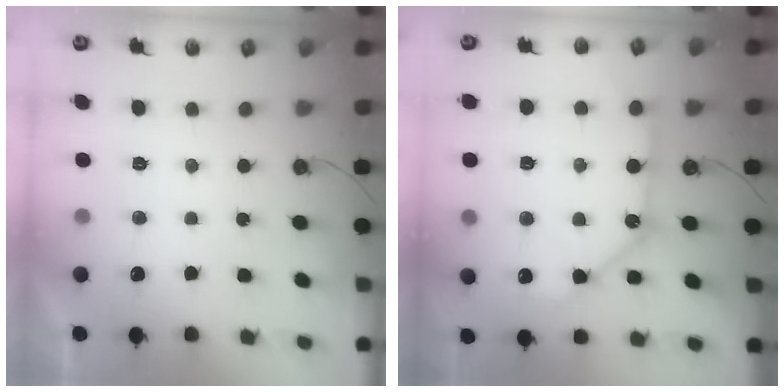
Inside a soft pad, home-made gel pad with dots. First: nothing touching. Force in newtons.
{"total": 12.4, "press": 12.3, "slide": 1.7}